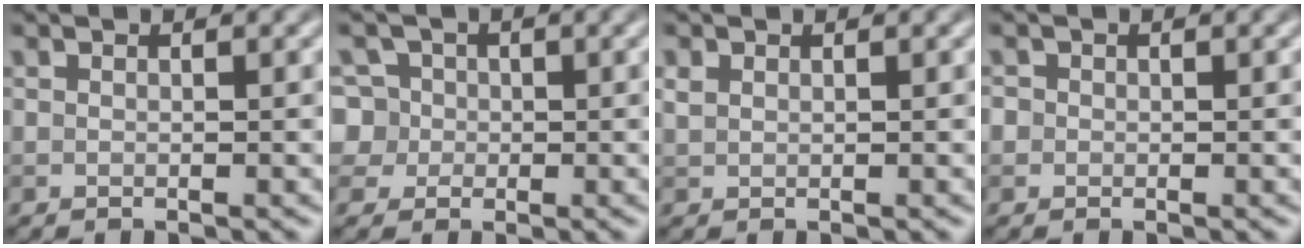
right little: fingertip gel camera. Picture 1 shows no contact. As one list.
[{"total": 5.6, "force": [1.0, 5.1, 2.0], "torque": [-0.028, 0.038, -0.006]}, {"total": 1.0, "force": [0.6, 0.7, 0.4], "torque": [-0.011, 0.000, 0.013]}, {"total": 1.0, "force": [0.1, 1.0, 0.2], "torque": [0.004, -0.003, -0.002]}]